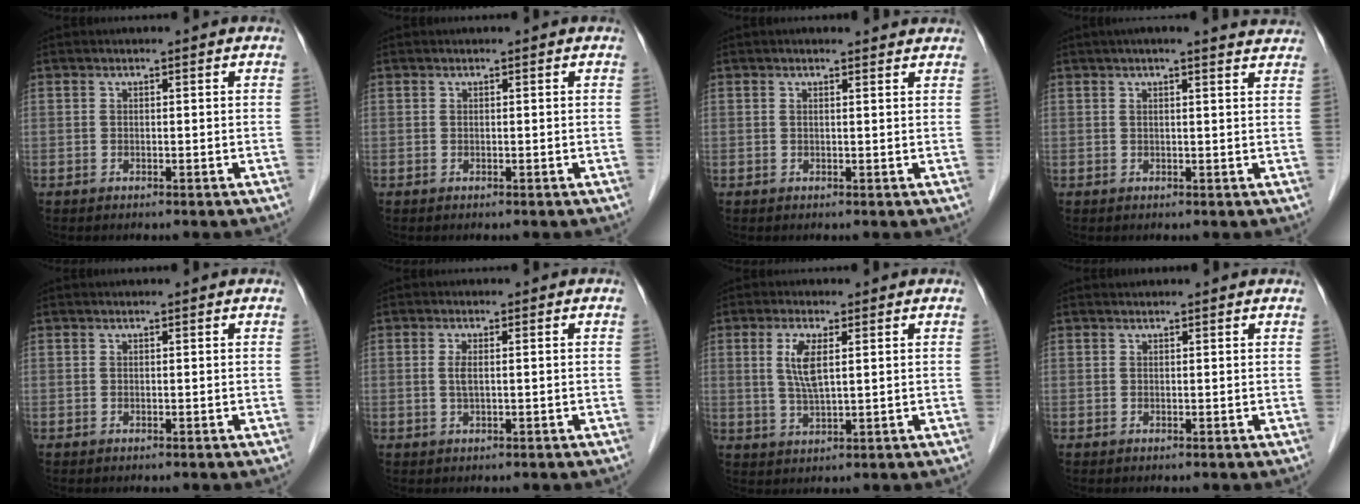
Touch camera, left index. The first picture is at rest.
{"total": 0.0}
{"total": 2.7, "force": [2.5, 0.3, 0.8], "torque": [-0.017, 0.005, 0.020]}
{"total": 7.0, "force": [6.1, 0.4, 3.4], "torque": [-0.043, 0.011, 0.056]}
{"total": 0.7, "force": [0.7, 0.0, 0.2], "torque": [-0.004, 0.009, 0.010]}
{"total": 1.8, "force": [0.1, 0.5, 1.7], "torque": [-0.043, 0.000, 0.003]}
{"total": 4.9, "force": [1.4, 0.9, 4.6], "torque": [-0.101, -0.002, 0.030]}
{"total": 1.8, "force": [1.7, 0.1, 0.3], "torque": [-0.011, 0.017, 0.022]}